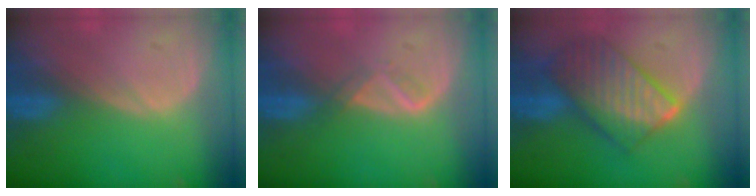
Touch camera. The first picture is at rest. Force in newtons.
{"total": 2.1, "press": 2.0, "slide": 0.6}
{"total": 10.1, "press": 10.1, "slide": 0.9}